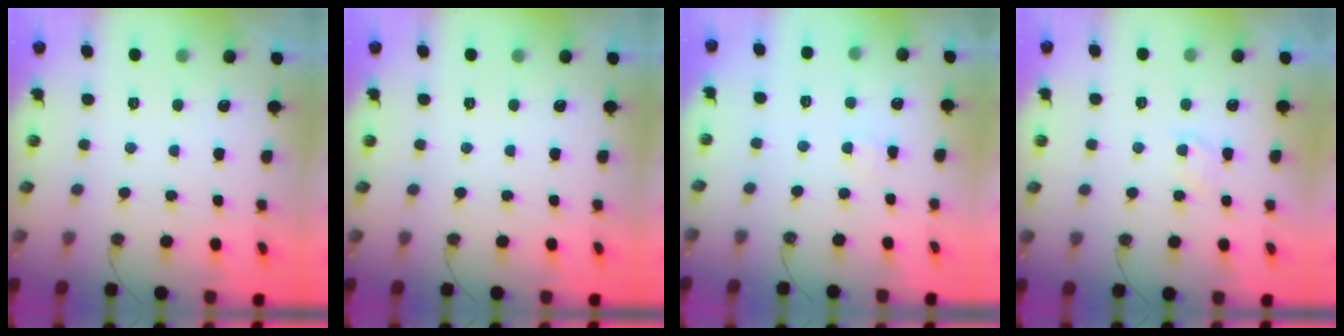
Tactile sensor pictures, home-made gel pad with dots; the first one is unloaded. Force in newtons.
{"total": 0.0}
{"total": 2.3, "press": 2.3, "slide": 0.4}
{"total": 3.1, "press": 3.0, "slide": 0.4}